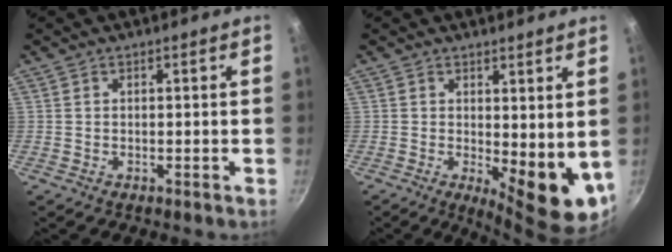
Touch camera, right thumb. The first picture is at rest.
{"total": 10.0, "force": [0.5, 4.2, 9.0], "torque": [-0.099, -0.019, 0.017]}